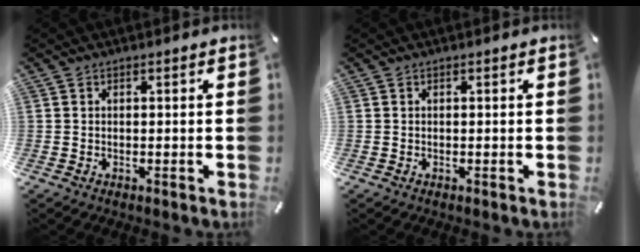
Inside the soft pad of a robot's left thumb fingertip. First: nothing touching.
{"total": 0.0}